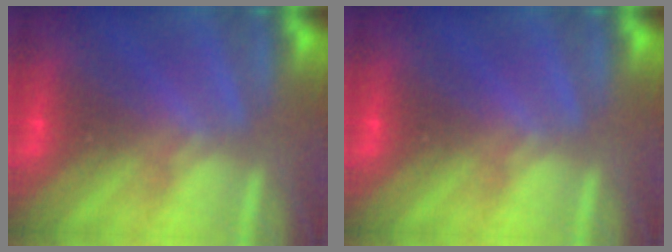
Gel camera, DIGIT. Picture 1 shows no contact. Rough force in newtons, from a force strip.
{"total": 0.0}